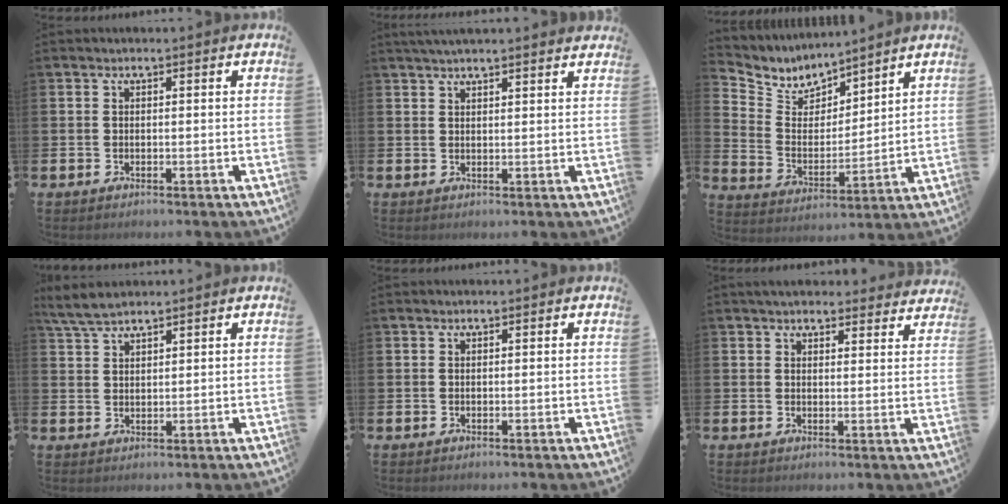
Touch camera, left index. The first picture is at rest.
{"total": 2.8, "force": [2.7, 0.0, 0.7], "torque": [-0.013, -0.006, 0.048]}
{"total": 5.9, "force": [5.5, 2.1, 0.4], "torque": [-0.046, -0.044, 0.093]}
{"total": 4.0, "force": [3.7, 0.7, 1.5], "torque": [-0.043, -0.005, 0.069]}
{"total": 0.0}
{"total": 4.3, "force": [4.2, 0.7, 0.5], "torque": [-0.004, -0.023, 0.075]}